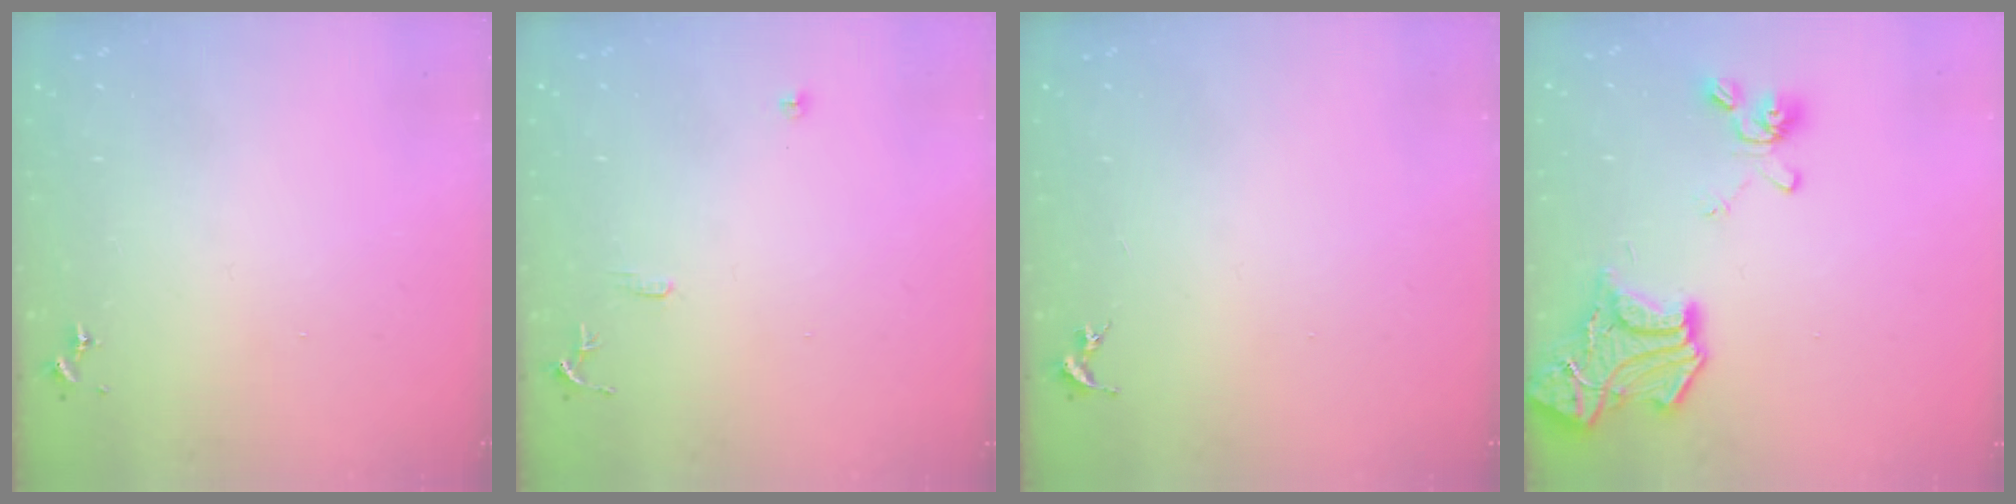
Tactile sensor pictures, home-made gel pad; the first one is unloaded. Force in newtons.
{"total": 7.1, "press": 7.1, "slide": 0.7}
{"total": 0.0}
{"total": 19.7, "press": 19.6, "slide": 1.9}